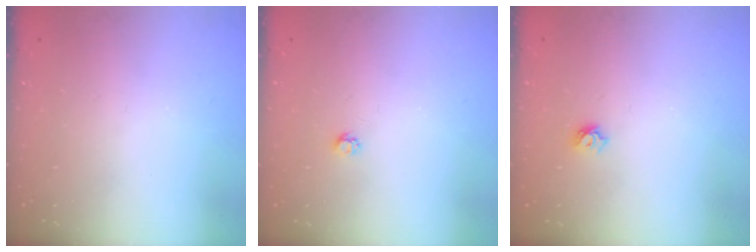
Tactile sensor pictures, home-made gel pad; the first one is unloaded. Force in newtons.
{"total": 2.7, "press": 2.7, "slide": 0.4}
{"total": 5.5, "press": 5.5, "slide": 0.7}